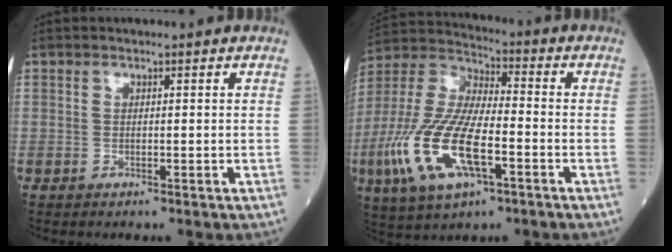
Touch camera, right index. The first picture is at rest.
{"total": 17.0, "force": [-5.7, 5.8, 14.9], "torque": [-0.335, -0.010, -0.103]}